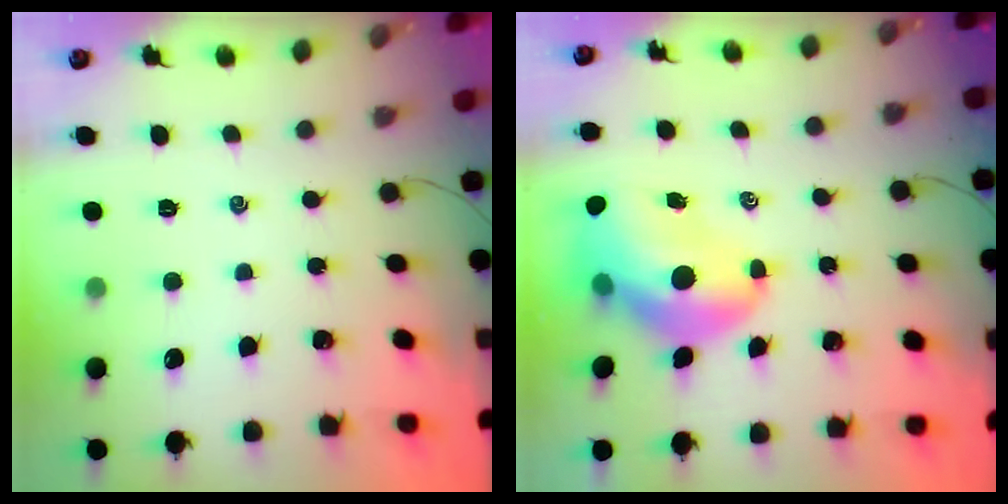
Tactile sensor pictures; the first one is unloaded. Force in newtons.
{"total": 11.6, "press": 11.0, "slide": 3.4}